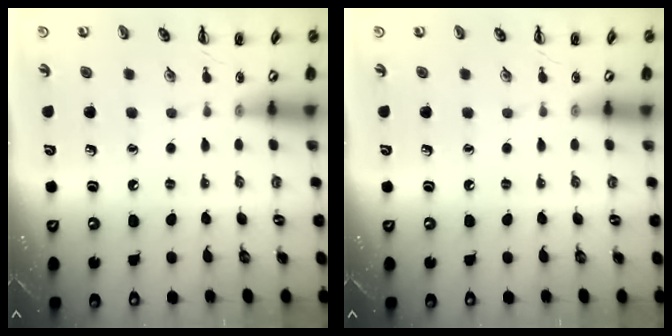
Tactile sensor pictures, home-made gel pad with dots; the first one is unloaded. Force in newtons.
{"total": 0.0}